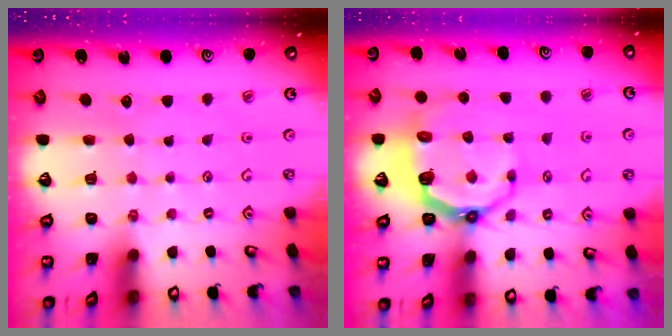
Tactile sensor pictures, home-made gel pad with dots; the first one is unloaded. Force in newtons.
{"total": 8.5, "press": 7.4, "slide": 4.1}